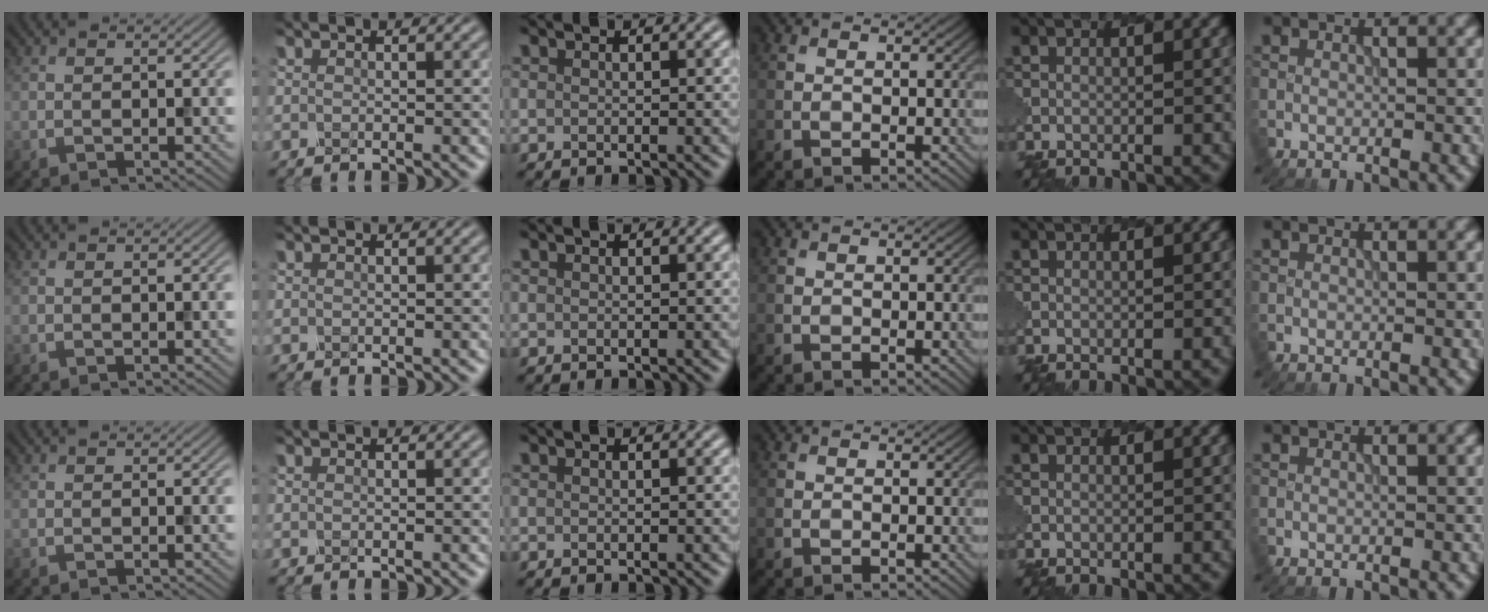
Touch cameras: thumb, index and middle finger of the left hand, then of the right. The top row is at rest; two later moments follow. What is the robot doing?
{"motion": "dispense", "object": "spray bottle"}